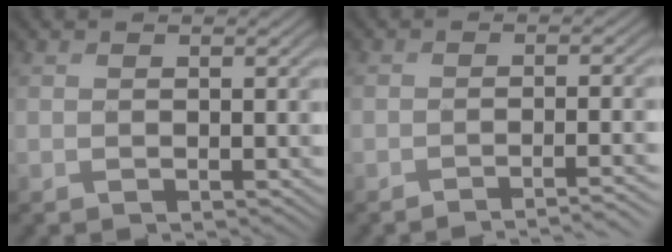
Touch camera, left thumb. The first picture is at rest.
{"total": 3.0, "force": [-2.4, 0.3, 1.9], "torque": [-0.022, 0.004, -0.043]}